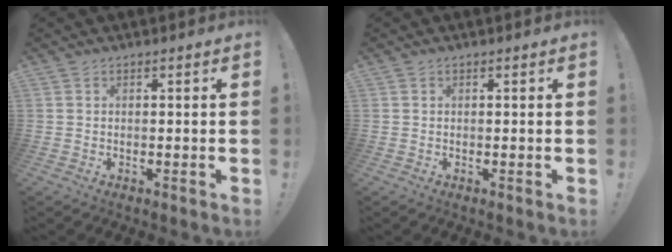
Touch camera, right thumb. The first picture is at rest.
{"total": 0.0}